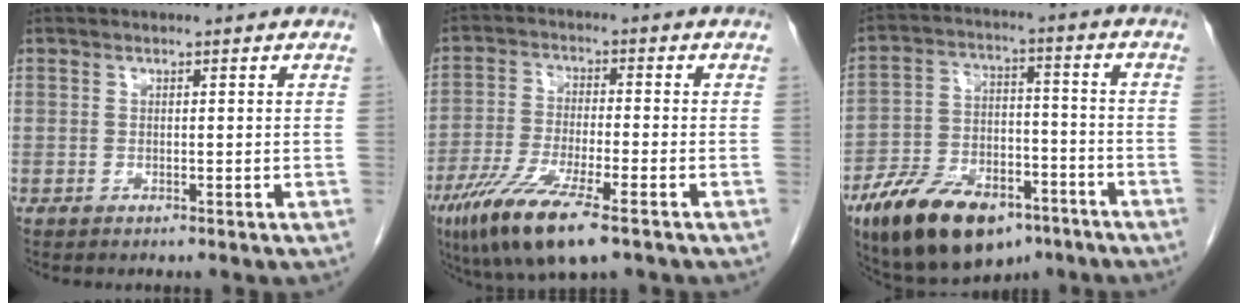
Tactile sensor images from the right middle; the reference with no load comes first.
{"total": 11.6, "force": [-7.0, 1.7, 9.1], "torque": [-0.179, -0.028, -0.121]}
{"total": 17.2, "force": [-11.2, 7.9, 10.3], "torque": [-0.181, 0.003, -0.187]}